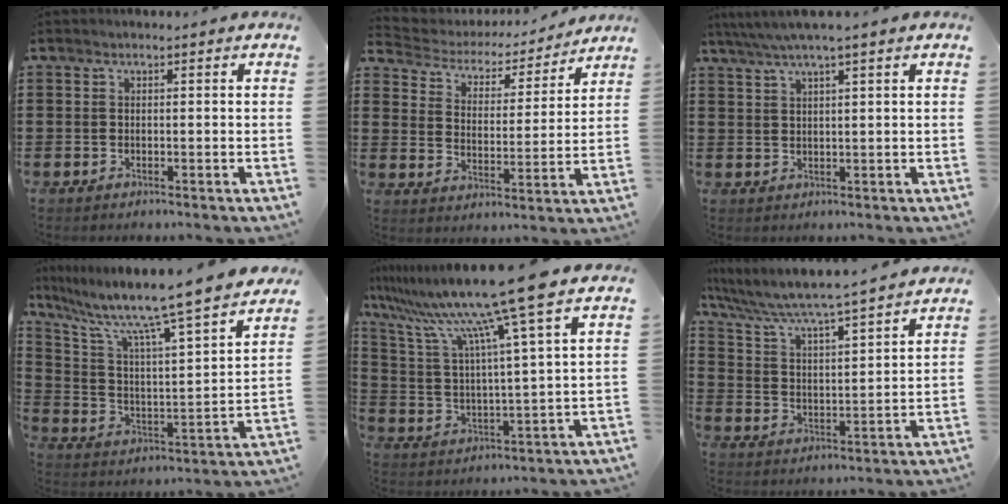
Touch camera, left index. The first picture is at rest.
{"total": 3.5, "force": [3.3, 1.1, 0.4], "torque": [-0.034, -0.025, 0.049]}
{"total": 3.3, "force": [2.3, -0.2, 2.4], "torque": [-0.051, -0.001, 0.040]}
{"total": 10.6, "force": [8.9, -0.3, 5.8], "torque": [-0.140, -0.074, 0.136]}
{"total": 13.9, "force": [10.7, -0.9, 8.9], "torque": [-0.202, -0.056, 0.169]}
{"total": 5.2, "force": [4.8, -0.4, 2.1], "torque": [-0.066, -0.042, 0.071]}